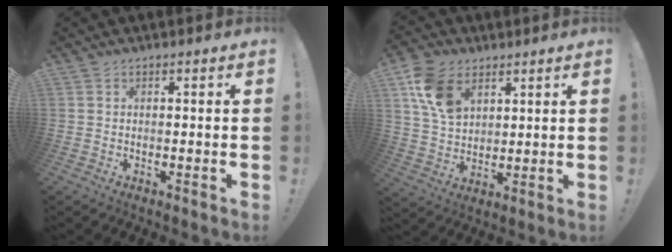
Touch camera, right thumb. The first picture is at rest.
{"total": 13.1, "force": [6.4, 8.8, 7.3], "torque": [-0.124, -0.020, 0.125]}